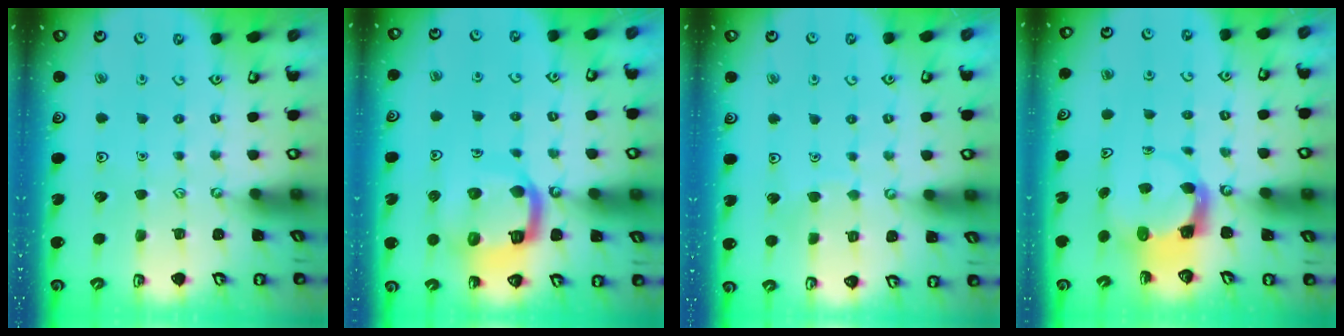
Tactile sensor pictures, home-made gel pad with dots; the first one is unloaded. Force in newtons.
{"total": 13.5, "press": 13.4, "slide": 1.6}
{"total": 2.6, "press": 2.6, "slide": 0.1}
{"total": 3.6, "press": 3.5, "slide": 0.5}